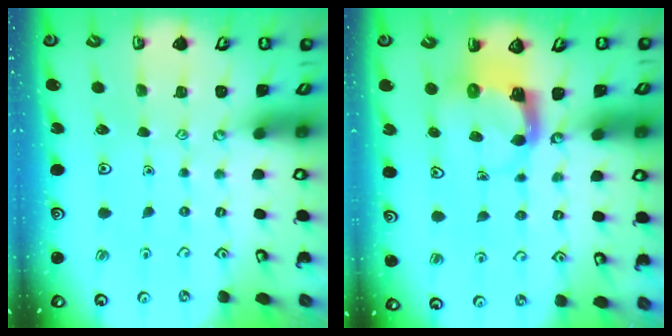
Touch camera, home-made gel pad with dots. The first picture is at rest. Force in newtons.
{"total": 3.9, "press": 3.8, "slide": 0.6}